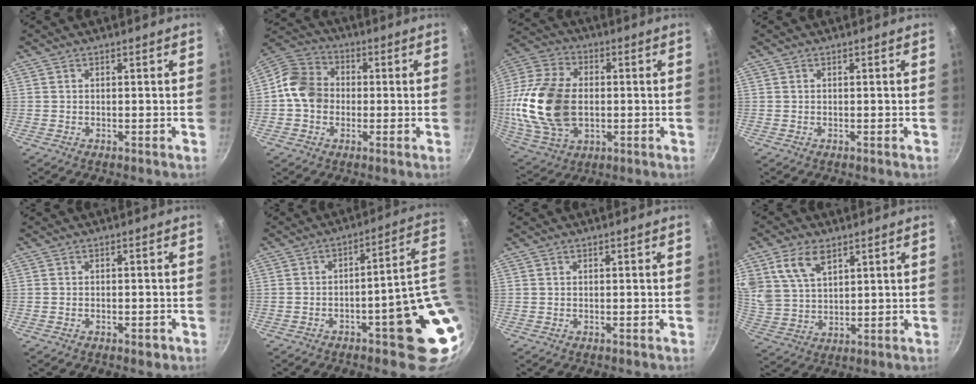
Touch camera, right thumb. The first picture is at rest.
{"total": 10.1, "force": [-0.6, 8.4, 5.5], "torque": [-0.072, 0.023, -0.034]}
{"total": 20.3, "force": [-0.6, 13.6, 15.1], "torque": [-0.288, 0.014, -0.009]}
{"total": 0.0}
{"total": 1.7, "force": [-0.9, 0.8, 1.2], "torque": [-0.020, 0.007, -0.011]}
{"total": 16.4, "force": [-1.5, 4.5, 15.7], "torque": [-0.174, 0.015, -0.010]}
{"total": 0.0}
{"total": 9.7, "force": [5.1, 5.8, 5.8], "torque": [-0.100, -0.018, 0.107]}